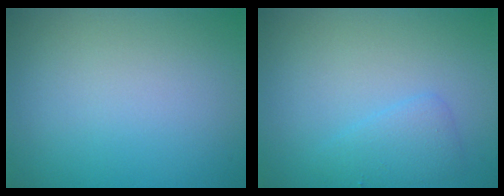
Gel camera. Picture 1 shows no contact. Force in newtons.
{"total": 1.9, "press": 1.9, "slide": 0.0}